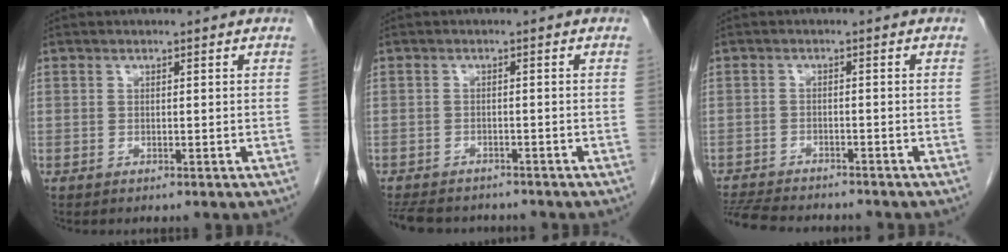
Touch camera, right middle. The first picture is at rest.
{"total": 9.3, "force": [-8.2, 3.3, 3.1], "torque": [-0.062, -0.005, -0.113]}
{"total": 10.7, "force": [-9.7, 2.1, 4.0], "torque": [-0.076, -0.009, -0.146]}